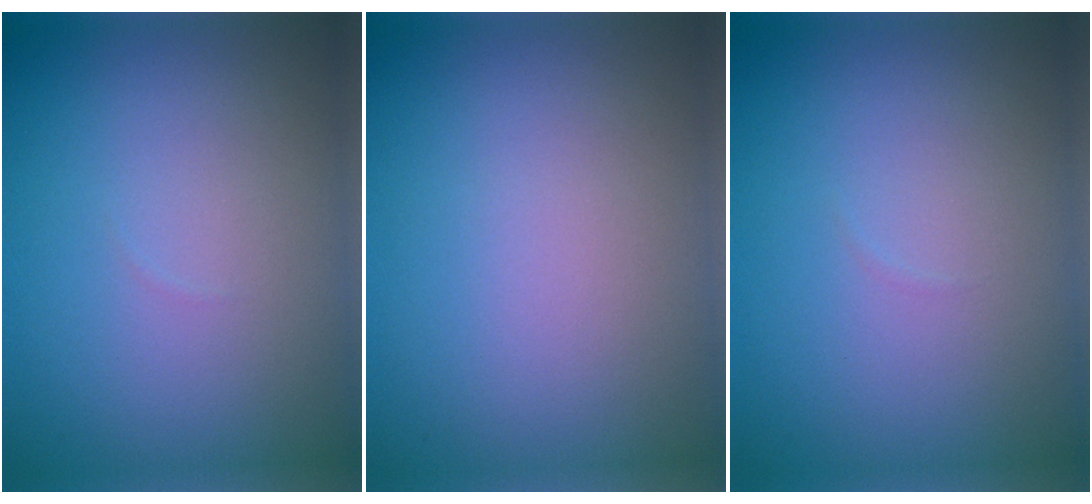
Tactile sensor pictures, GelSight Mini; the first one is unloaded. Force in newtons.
{"total": 0.0}
{"total": 0.0}